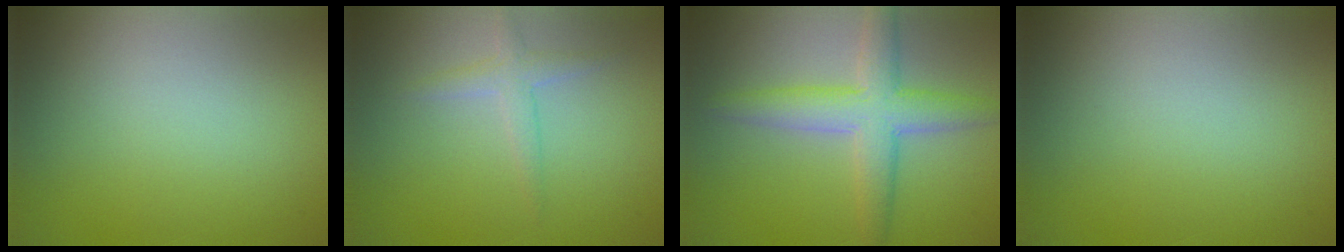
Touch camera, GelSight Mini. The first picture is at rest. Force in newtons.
{"total": 1.7, "press": 1.7, "slide": 0.1}
{"total": 5.0, "press": 5.0, "slide": 0.3}
{"total": 0.0}